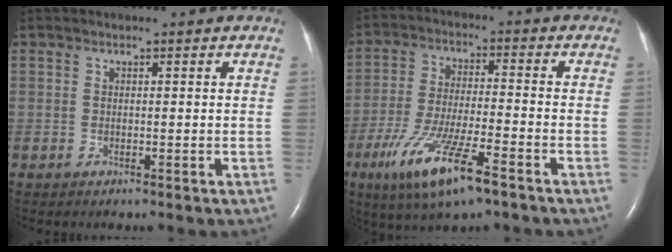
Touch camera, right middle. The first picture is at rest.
{"total": 12.5, "force": [-7.0, 1.8, 10.2], "torque": [-0.206, -0.025, -0.120]}